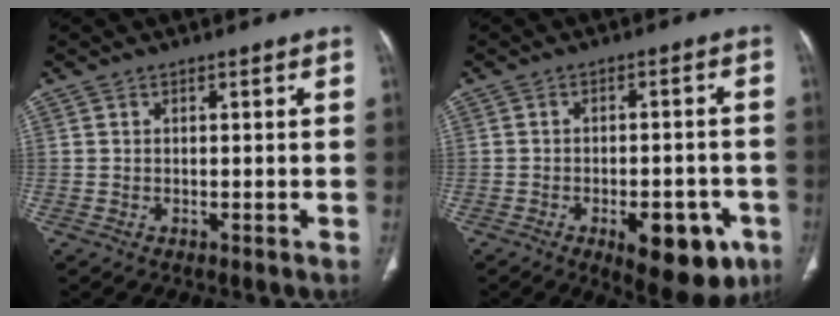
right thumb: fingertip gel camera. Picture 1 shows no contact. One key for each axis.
{"total": 13.0, "fx": -6.0, "fy": 5.9, "fz": 10.0, "tx": -0.103, "ty": 0.018, "tz": -0.070}